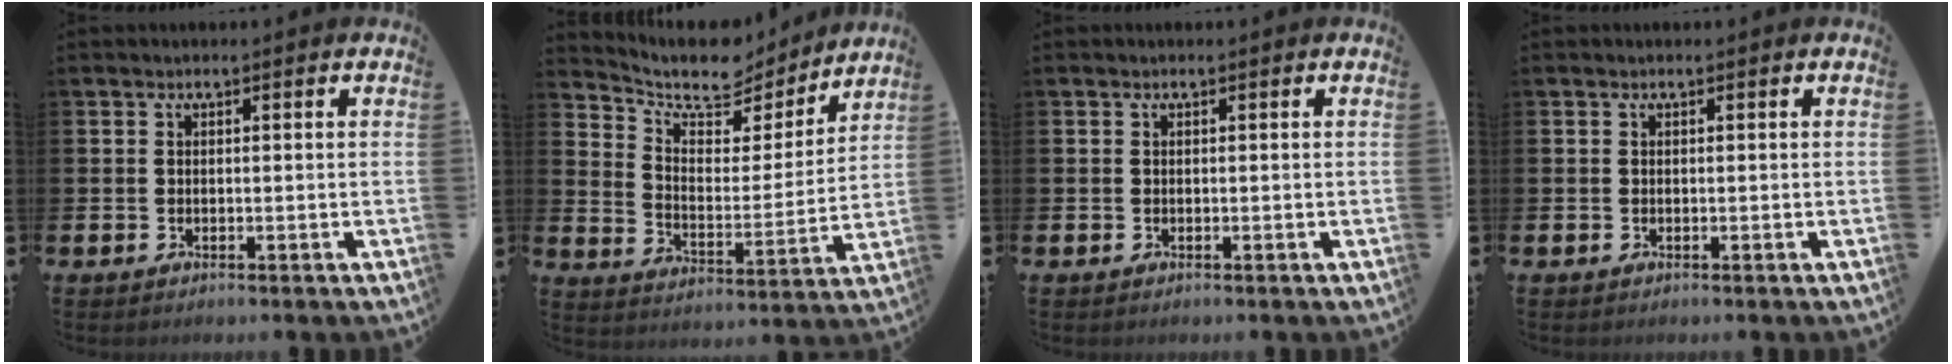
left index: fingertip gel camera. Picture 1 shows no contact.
{"total": 8.4, "force": [7.5, 3.1, 2.3], "torque": [-0.073, -0.057, 0.126]}
{"total": 0.0}
{"total": 0.0}